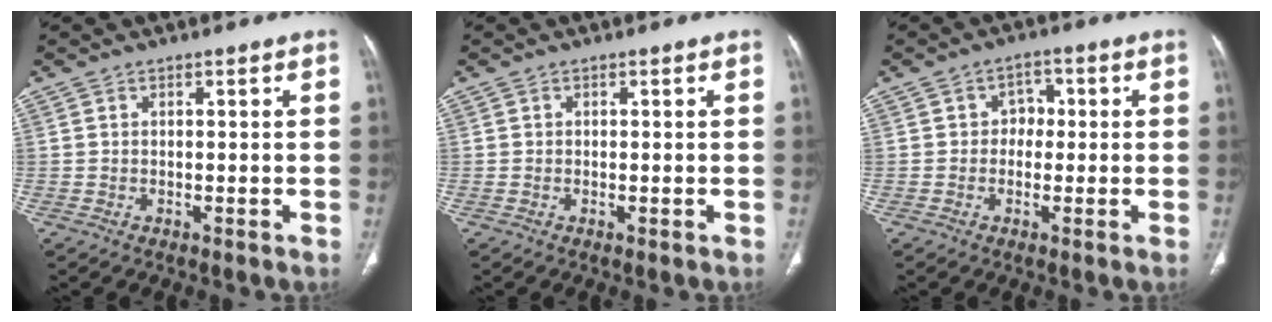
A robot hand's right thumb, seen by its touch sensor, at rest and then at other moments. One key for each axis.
{"total": 0.0}
{"total": 3.6, "fx": 0.1, "fy": 3.0, "fz": 1.9, "tx": 0.000, "ty": 0.011, "tz": -0.009}